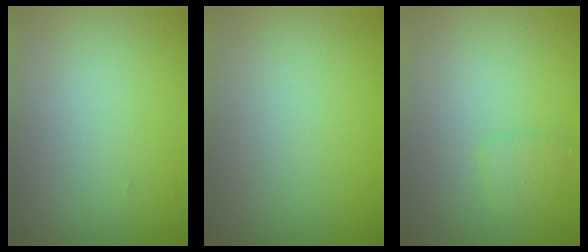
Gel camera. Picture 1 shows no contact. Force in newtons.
{"total": 0.0}
{"total": 1.1, "press": 1.1, "slide": 0.1}